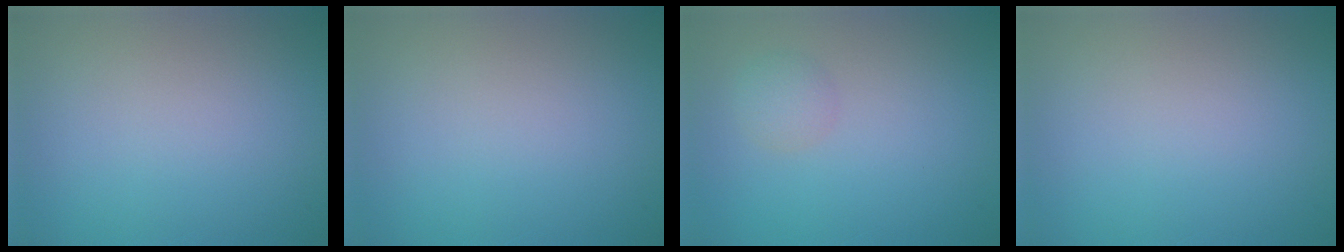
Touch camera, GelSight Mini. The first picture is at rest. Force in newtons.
{"total": 0.0}
{"total": 1.4, "press": 1.4, "slide": 0.1}
{"total": 0.0}